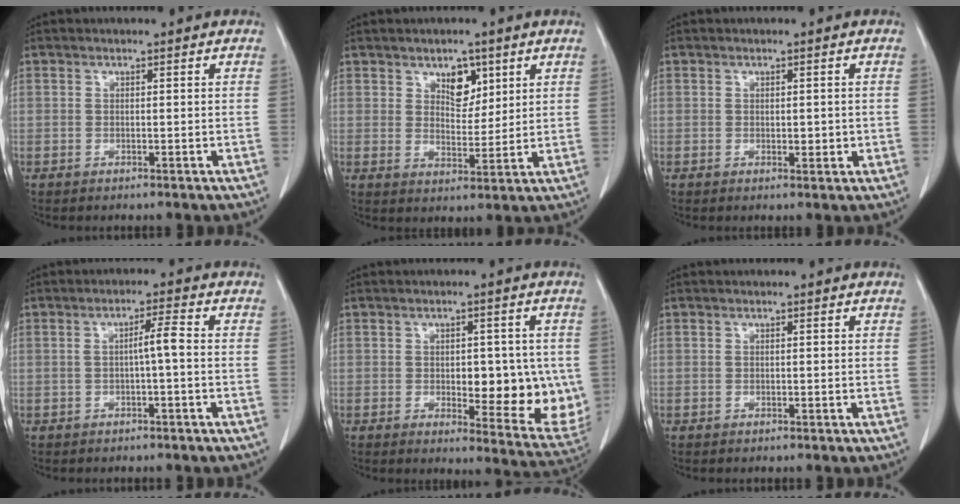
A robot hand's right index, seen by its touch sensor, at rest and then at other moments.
{"total": 5.0, "force": [2.8, 2.9, 3.0], "torque": [-0.043, 0.000, 0.047]}
{"total": 1.4, "force": [0.0, 0.6, 1.3], "torque": [-0.018, -0.005, 0.007]}
{"total": 3.0, "force": [-0.3, -0.1, 3.0], "torque": [-0.053, 0.008, -0.003]}
{"total": 13.2, "force": [-0.8, 5.1, 12.1], "torque": [-0.137, -0.012, 0.003]}
{"total": 0.0}